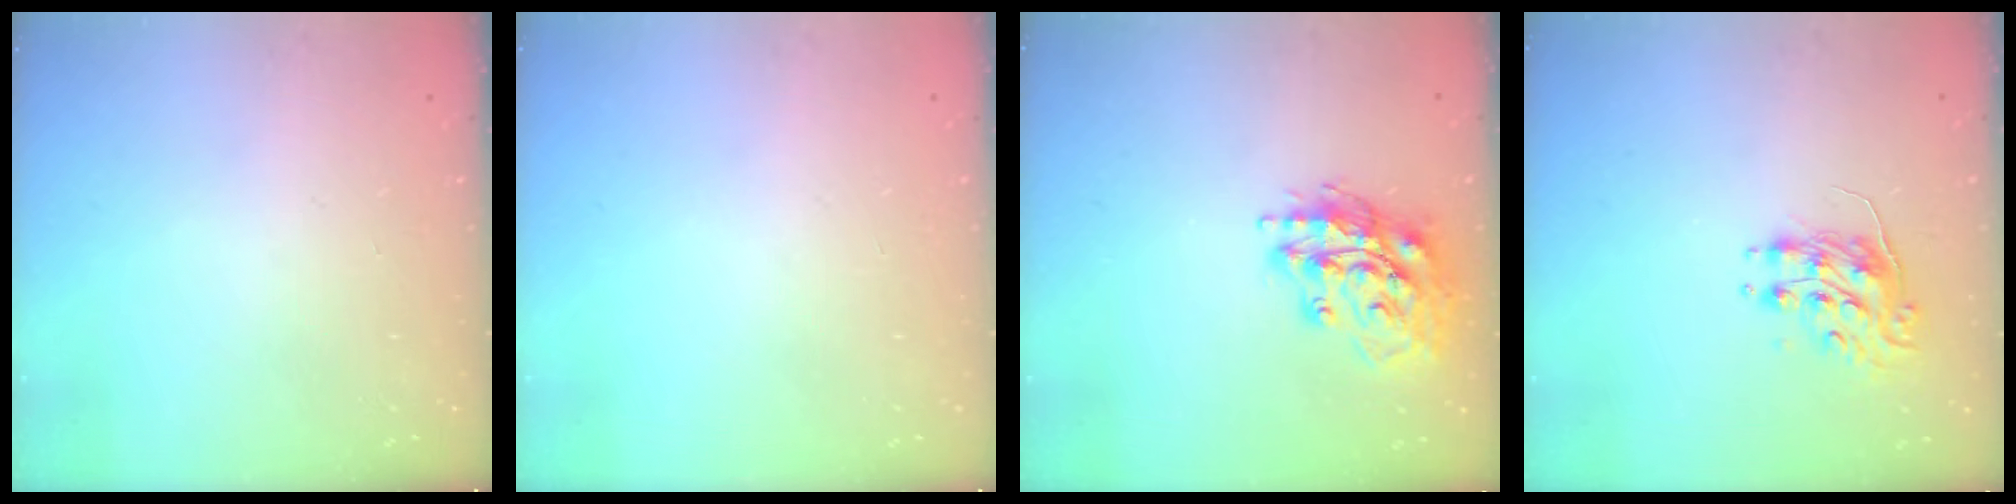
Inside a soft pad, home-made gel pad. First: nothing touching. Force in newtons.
{"total": 0.0}
{"total": 16.9, "press": 16.7, "slide": 2.3}
{"total": 8.2, "press": 8.2, "slide": 0.1}